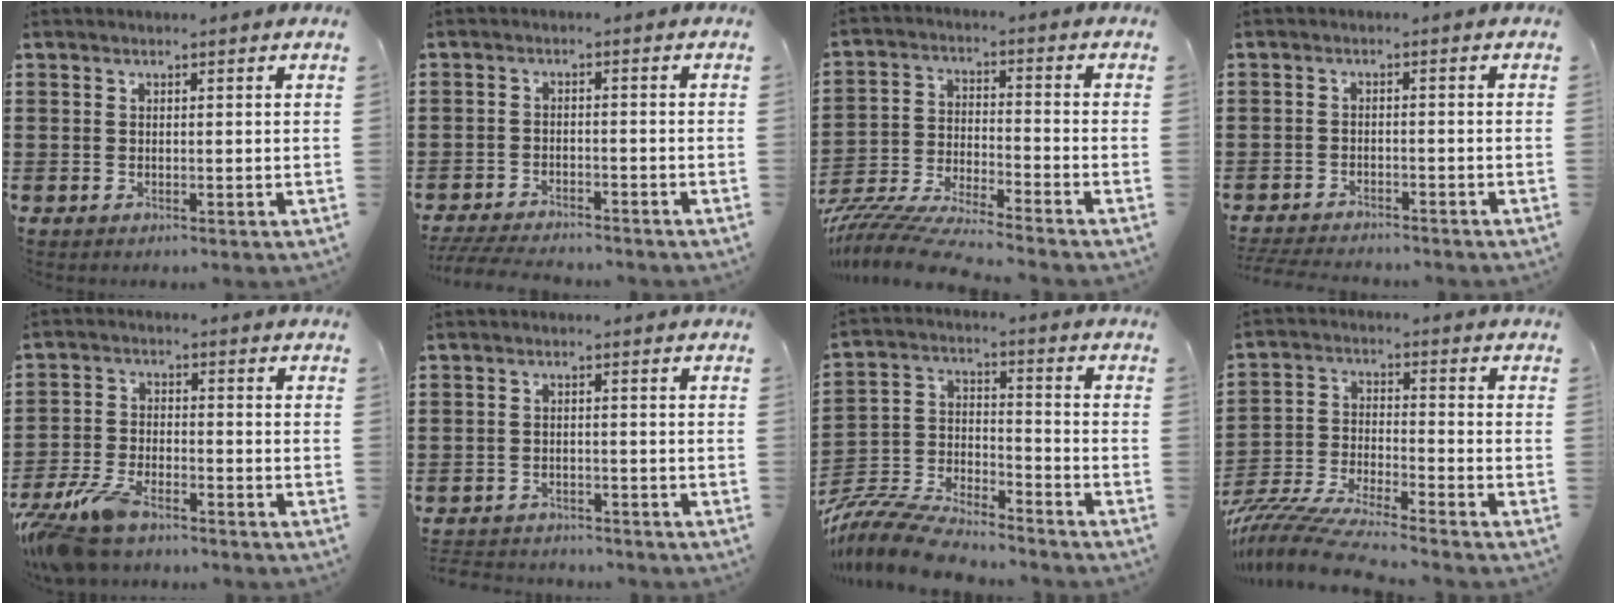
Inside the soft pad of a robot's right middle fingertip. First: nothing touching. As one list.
[{"total": 4.1, "force": [-4.0, 0.4, 0.9], "torque": [-0.029, -0.007, -0.086]}, {"total": 8.5, "force": [-8.1, 0.0, 2.3], "torque": [-0.056, -0.005, -0.166]}, {"total": 3.0, "force": [-3.0, 0.2, 0.2], "torque": [-0.014, -0.003, -0.065]}, {"total": 7.5, "force": [-6.1, 1.9, 3.8], "torque": [-0.096, -0.002, -0.122]}, {"total": 2.5, "force": [-2.5, 0.4, -0.1], "torque": [-0.005, -0.001, -0.054]}, {"total": 10.5, "force": [-10.1, 1.4, 2.6], "torque": [-0.067, 0.013, -0.207]}, {"total": 9.0, "force": [-8.6, 0.0, 2.8], "torque": [-0.064, 0.000, -0.172]}]